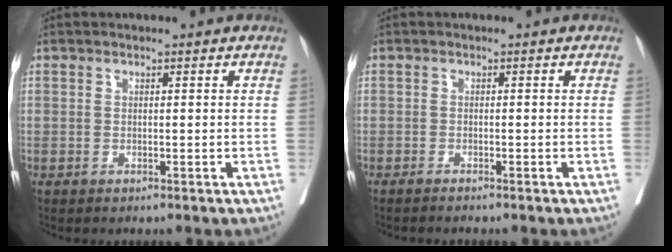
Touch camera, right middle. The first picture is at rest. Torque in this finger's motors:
{"motor_torque": [0.57, -0.74, 0.06, 0.00]}